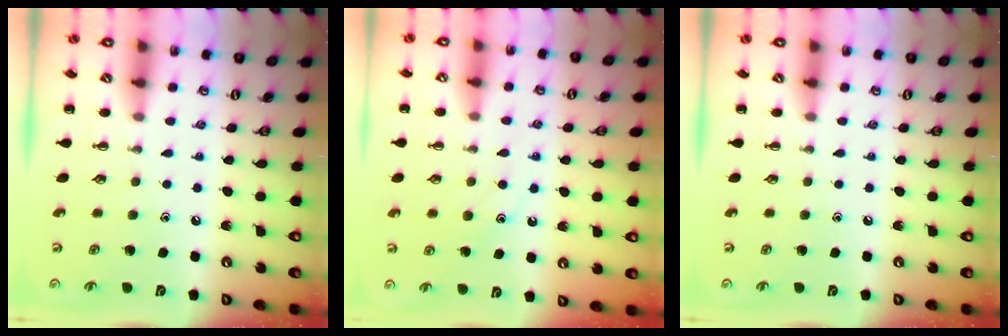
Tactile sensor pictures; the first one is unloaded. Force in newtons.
{"total": 10.7, "press": 10.6, "slide": 1.4}
{"total": 0.0}